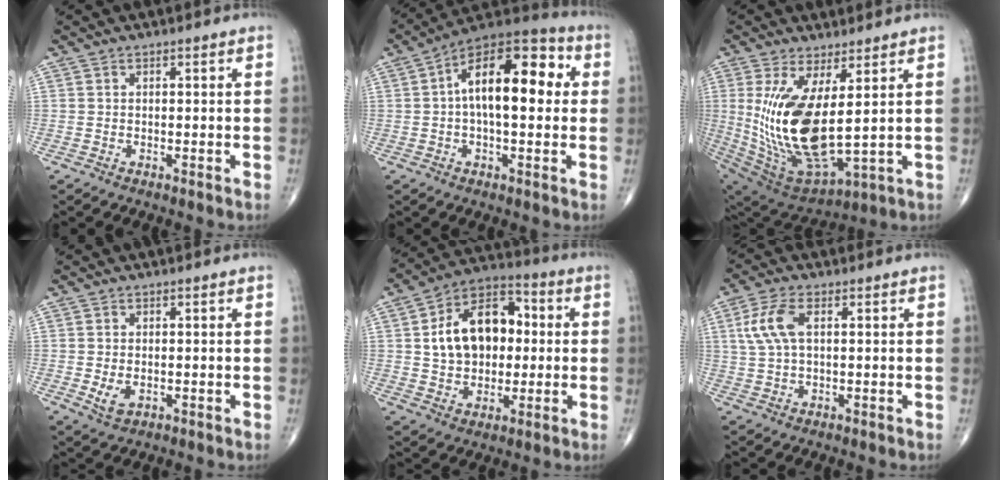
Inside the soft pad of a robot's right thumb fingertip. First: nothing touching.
{"total": 17.3, "force": [2.1, 8.3, 15.0], "torque": [-0.211, 0.039, 0.021]}
{"total": 18.4, "force": [2.4, 6.9, 16.9], "torque": [-0.347, -0.042, 0.069]}
{"total": 3.0, "force": [-0.4, 1.8, 2.3], "torque": [-0.043, -0.007, -0.003]}
{"total": 16.5, "force": [1.8, 11.3, 12.0], "torque": [-0.160, 0.024, 0.024]}
{"total": 6.8, "force": [1.7, 3.3, 5.8], "torque": [-0.140, 0.012, 0.034]}